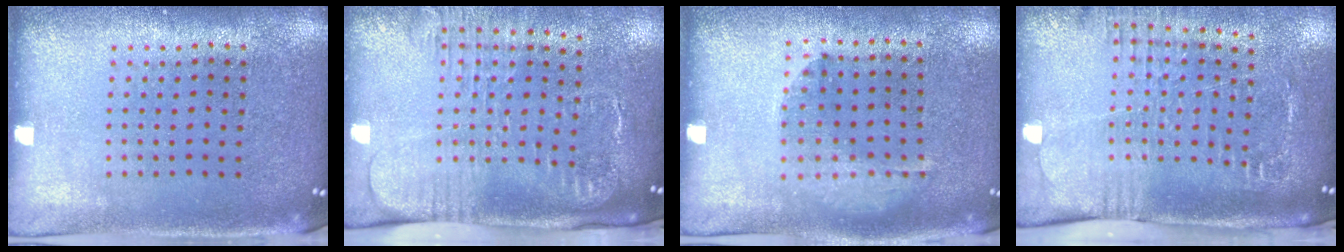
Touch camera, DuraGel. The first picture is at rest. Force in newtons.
{"total": 2.6, "press": 2.0, "slide": 1.7}
{"total": 1.0, "press": 1.0, "slide": 0.3}
{"total": 2.6, "press": 2.0, "slide": 1.6}